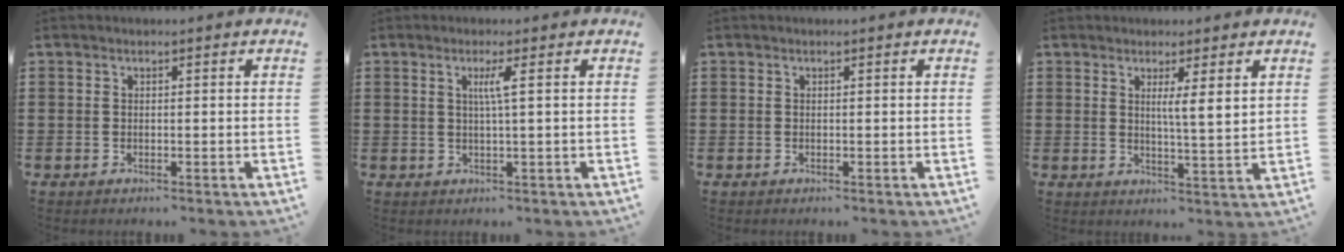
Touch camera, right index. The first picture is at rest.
{"total": 2.6, "force": [0.6, -0.3, 2.6], "torque": [-0.051, -0.003, 0.005]}
{"total": 0.0}
{"total": 3.6, "force": [1.6, -0.2, 3.2], "torque": [-0.060, -0.009, 0.023]}